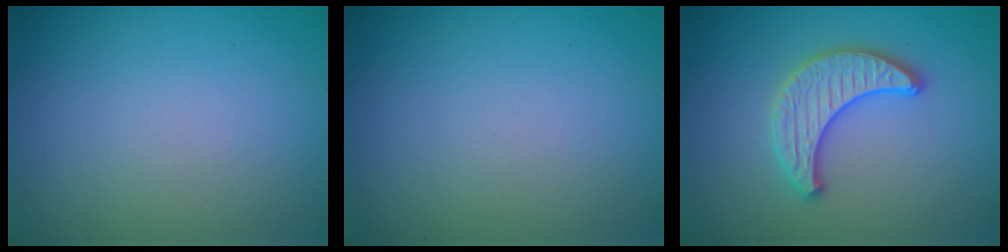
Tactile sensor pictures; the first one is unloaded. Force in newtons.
{"total": 0.0}
{"total": 3.4, "press": 3.4, "slide": 0.2}